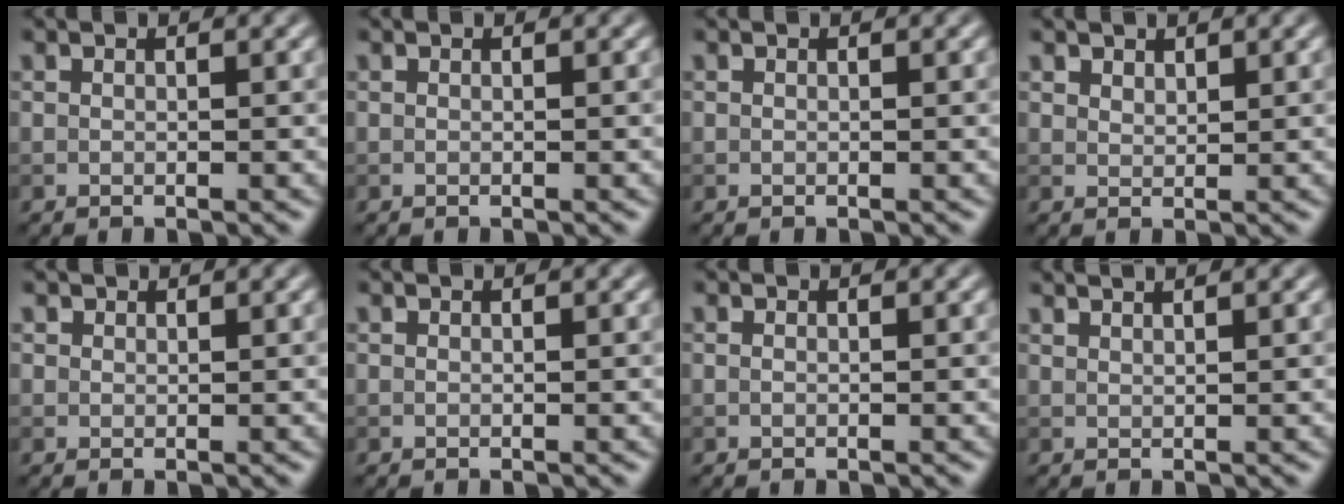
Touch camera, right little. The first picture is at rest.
{"total": 0.0}
{"total": 0.0}
{"total": 1.2, "force": [1.1, 0.5, 0.2], "torque": [-0.004, -0.001, 0.020]}
{"total": 0.8, "force": [0.6, 0.5, 0.1], "torque": [0.001, -0.003, 0.007]}
{"total": 0.0}
{"total": 0.0}
{"total": 2.3, "force": [1.9, 0.8, 1.2], "torque": [0.004, 0.004, 0.003]}